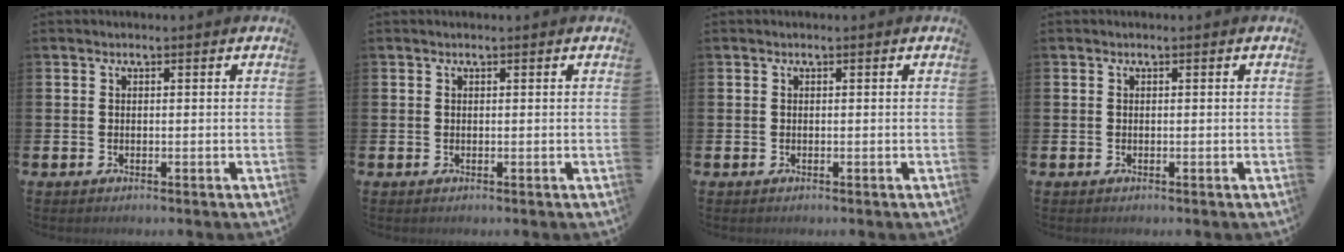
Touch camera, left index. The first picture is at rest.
{"total": 0.0}
{"total": 0.0}
{"total": 0.0}